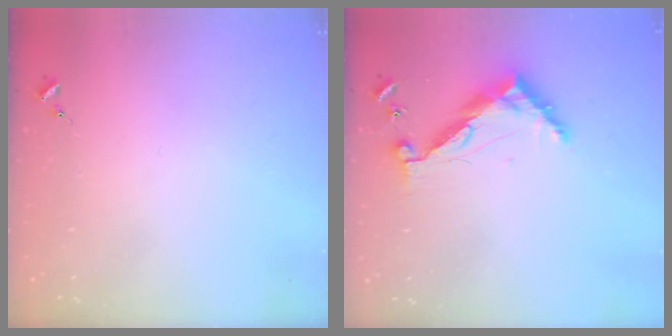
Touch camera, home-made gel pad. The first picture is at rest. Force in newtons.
{"total": 9.6, "press": 9.6, "slide": 0.8}